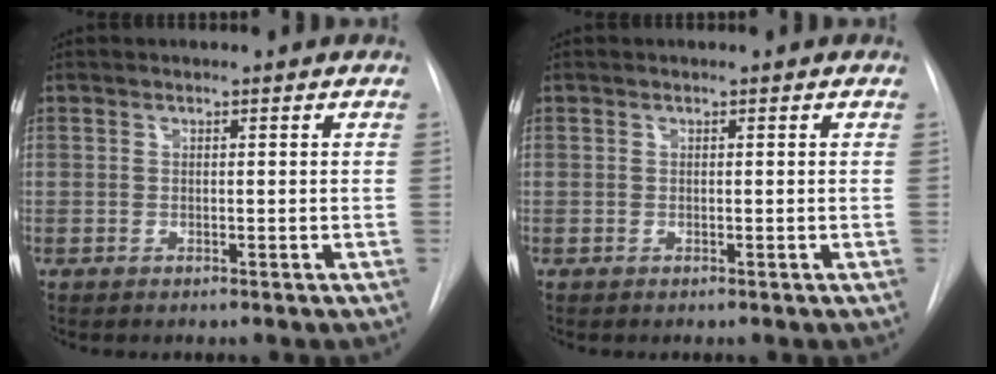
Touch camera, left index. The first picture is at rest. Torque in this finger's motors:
{"motor_torque": [0.01, -0.01, -0.01, 0.00]}